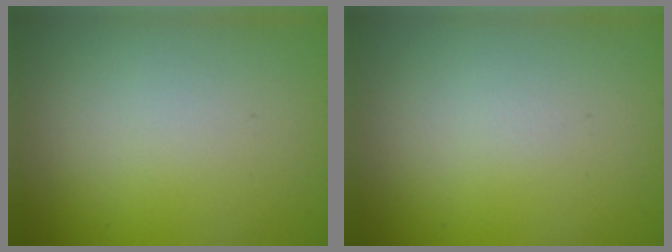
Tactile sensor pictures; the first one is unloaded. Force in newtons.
{"total": 0.0}